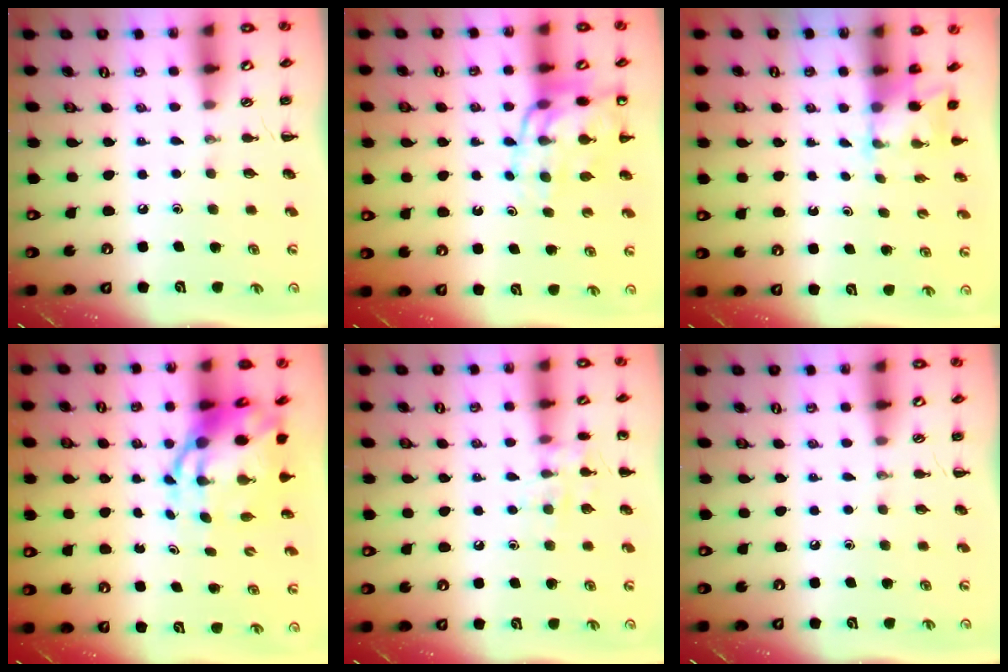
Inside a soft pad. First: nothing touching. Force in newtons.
{"total": 13.9, "press": 13.5, "slide": 3.1}
{"total": 1.7, "press": 1.6, "slide": 0.6}
{"total": 9.1, "press": 8.7, "slide": 2.7}
{"total": 8.2, "press": 8.0, "slide": 1.7}
{"total": 0.0}